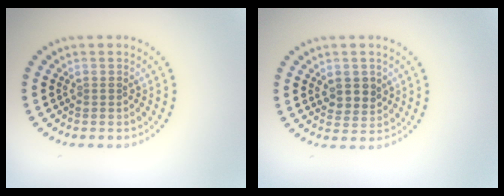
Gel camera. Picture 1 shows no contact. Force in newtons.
{"total": 2.5, "press": 2.3, "slide": 0.8}